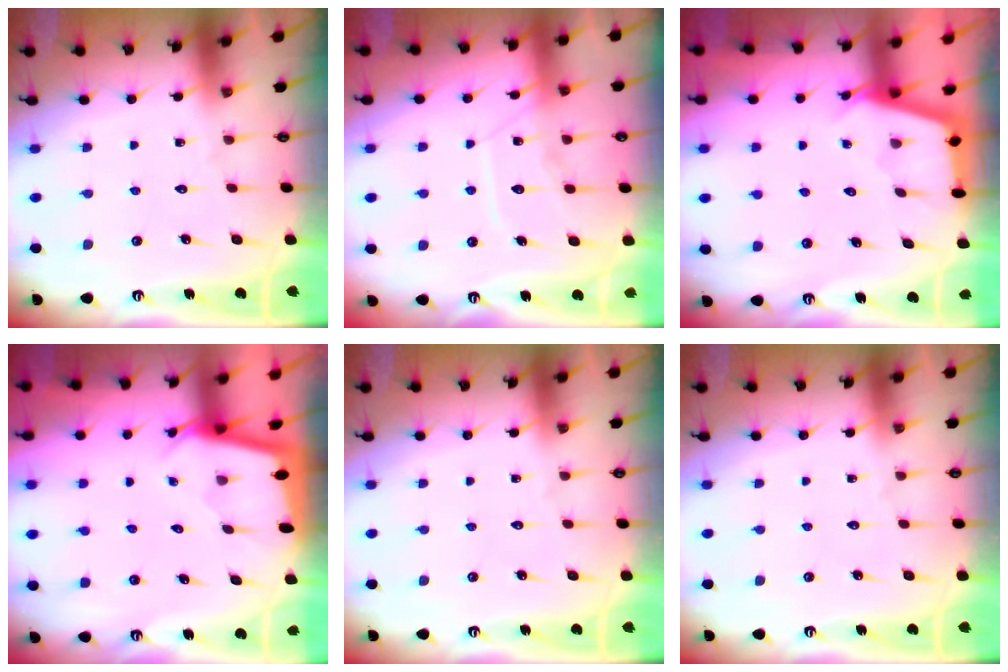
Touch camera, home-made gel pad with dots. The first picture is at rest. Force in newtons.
{"total": 9.8, "press": 9.8, "slide": 0.7}
{"total": 2.9, "press": 2.9, "slide": 0.3}
{"total": 2.0, "press": 2.0, "slide": 0.2}
{"total": 0.0}
{"total": 0.0}